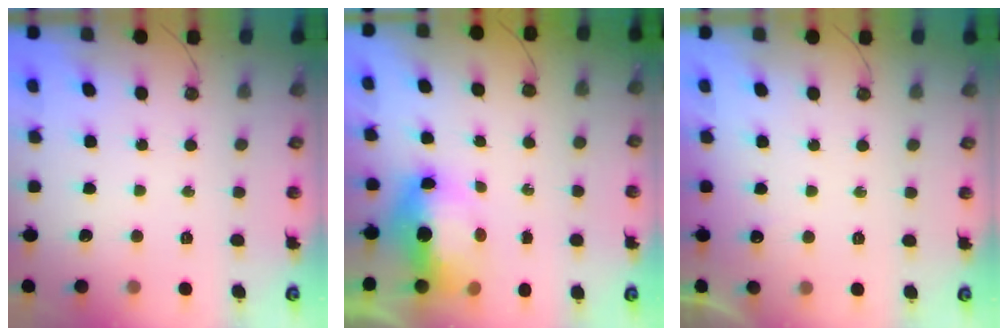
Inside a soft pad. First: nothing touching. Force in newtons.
{"total": 8.5, "press": 8.4, "slide": 1.4}
{"total": 6.5, "press": 1.5, "slide": 6.3}